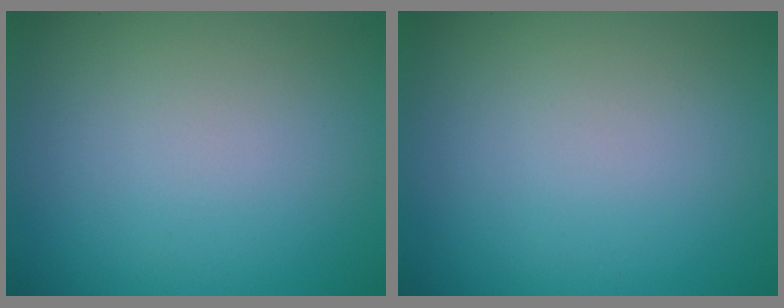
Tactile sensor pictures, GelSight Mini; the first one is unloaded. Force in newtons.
{"total": 0.0}